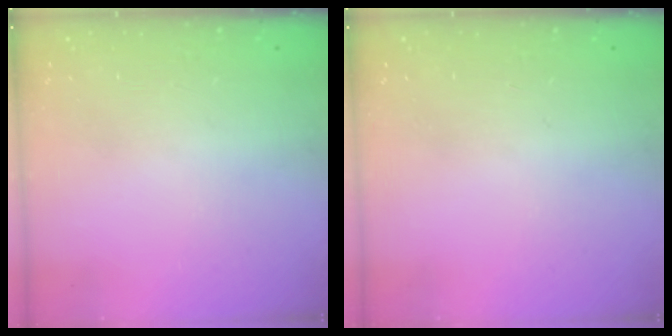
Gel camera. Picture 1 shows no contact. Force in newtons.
{"total": 1.0, "press": 0.0, "slide": 1.0}